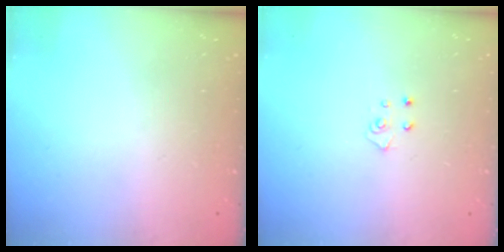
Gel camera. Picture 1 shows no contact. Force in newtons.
{"total": 4.2, "press": 4.1, "slide": 0.4}